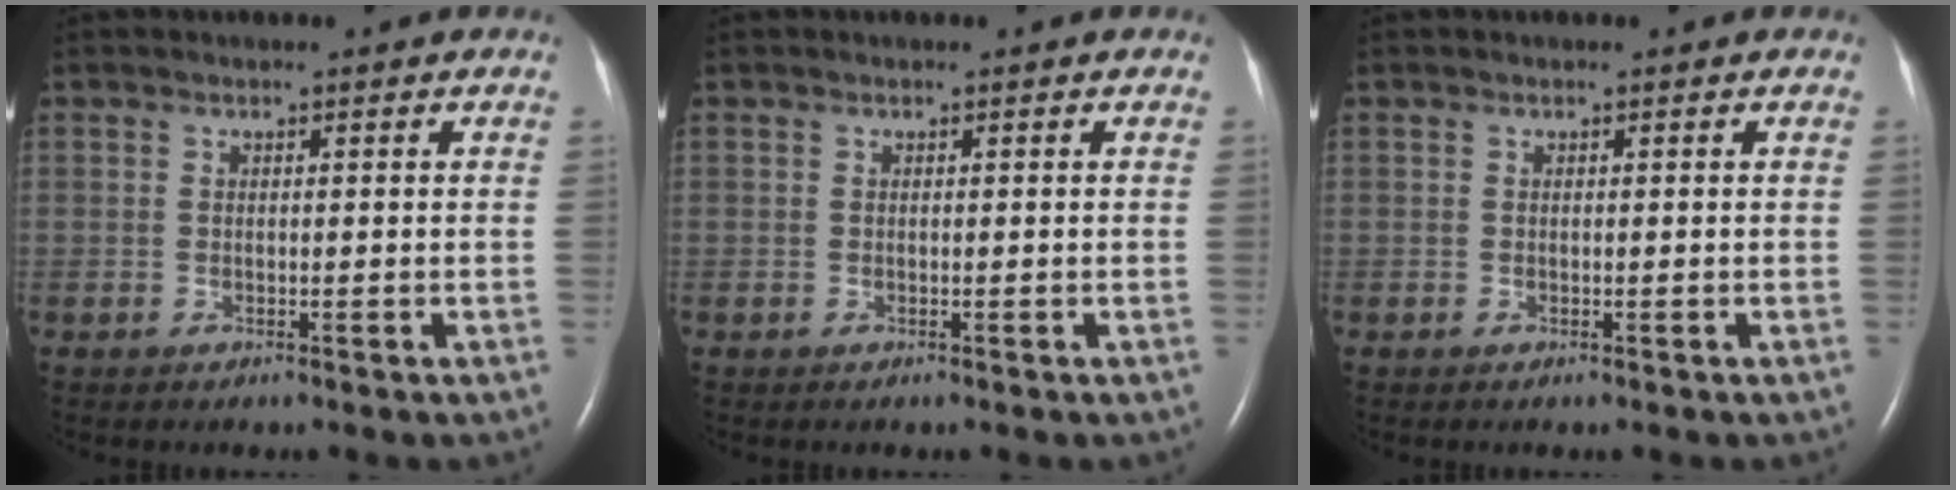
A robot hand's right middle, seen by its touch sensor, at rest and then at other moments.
{"total": 0.0}
{"total": 0.0}